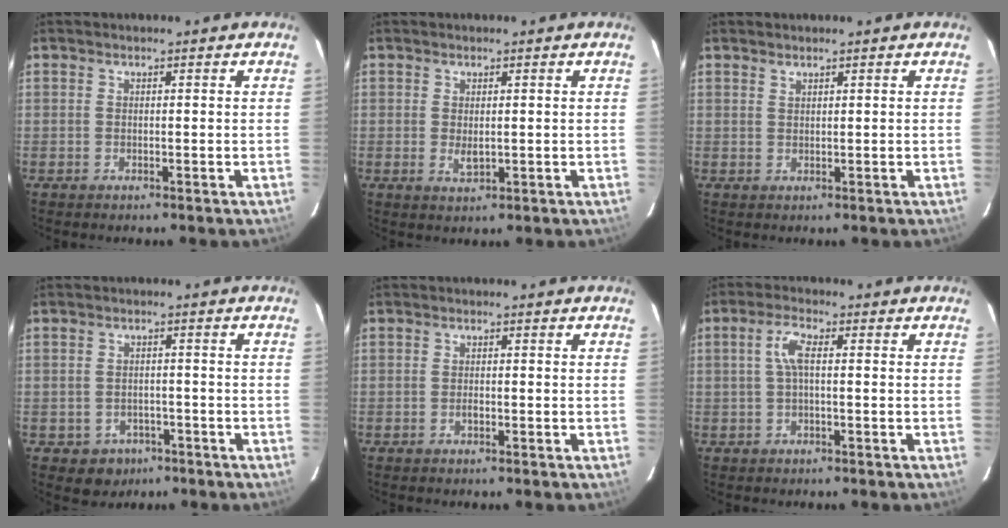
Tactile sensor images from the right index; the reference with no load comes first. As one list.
[{"total": 2.1, "force": [0.0, 1.1, 1.8], "torque": [-0.032, -0.002, 0.002]}, {"total": 0.8, "force": [0.7, 0.2, 0.2], "torque": [-0.004, 0.001, 0.014]}, {"total": 4.8, "force": [-2.3, 4.1, 1.0], "torque": [-0.034, 0.011, -0.020]}, {"total": 0.9, "force": [-0.4, 0.4, 0.6], "torque": [-0.012, 0.004, -0.008]}, {"total": 3.8, "force": [0.2, 1.0, 3.6], "torque": [-0.075, 0.009, 0.005]}]